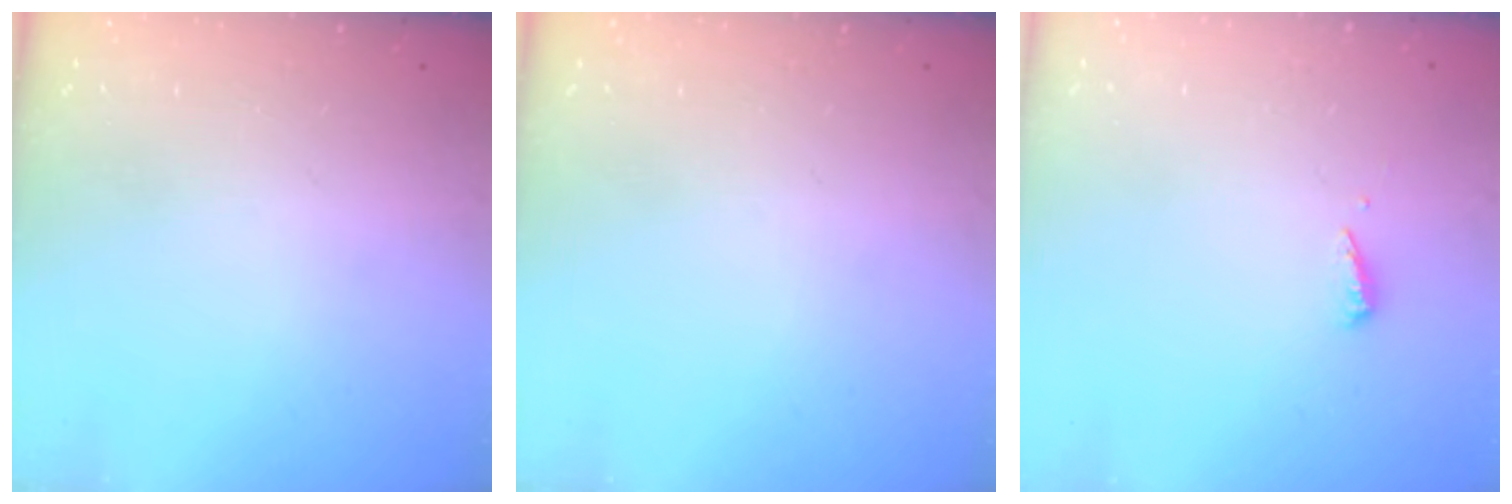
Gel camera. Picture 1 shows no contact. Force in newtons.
{"total": 0.0}
{"total": 2.5, "press": 2.5, "slide": 0.1}